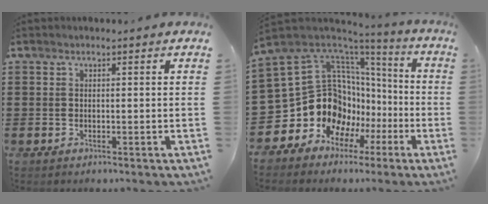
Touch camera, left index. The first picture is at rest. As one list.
[{"total": 15.3, "force": [-1.5, 13.3, 7.3], "torque": [-0.202, -0.028, -0.002]}]